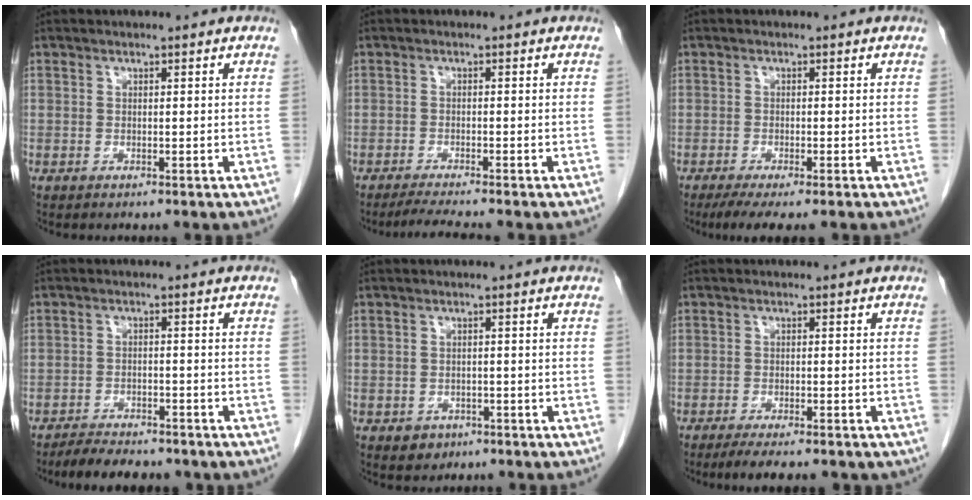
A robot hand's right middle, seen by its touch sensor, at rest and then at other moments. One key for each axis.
{"total": 3.9, "fx": -3.4, "fy": -0.8, "fz": 1.6, "tx": -0.033, "ty": -0.017, "tz": -0.061}
{"total": 5.8, "fx": -4.3, "fy": 0.8, "fz": 3.8, "tx": -0.057, "ty": -0.015, "tz": -0.065}
{"total": 7.8, "fx": -6.7, "fy": 2.5, "fz": 3.2, "tx": -0.050, "ty": -0.004, "tz": -0.094}
{"total": 2.5, "fx": -1.3, "fy": 2.0, "fz": 0.6, "tx": -0.007, "ty": 0.007, "tz": -0.010}
{"total": 7.7, "fx": -6.1, "fy": 2.0, "fz": 4.3, "tx": -0.054, "ty": -0.009, "tz": -0.080}